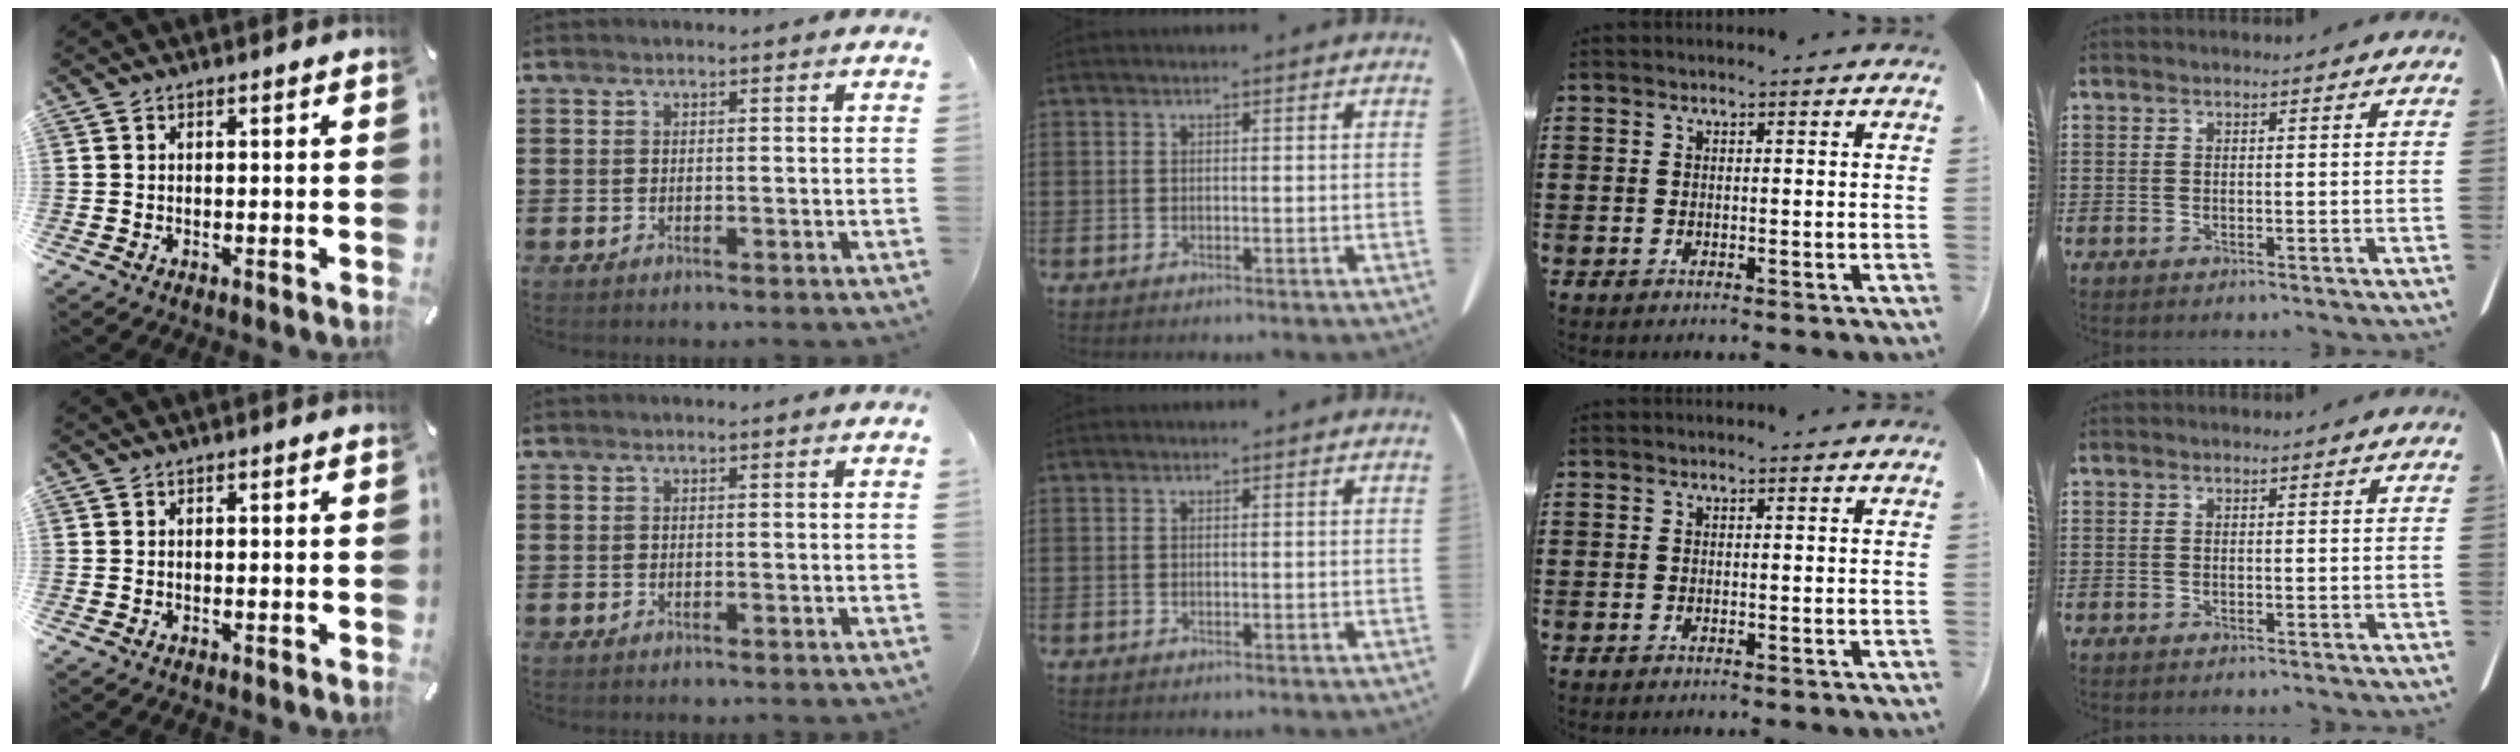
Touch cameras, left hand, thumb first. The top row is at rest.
{}